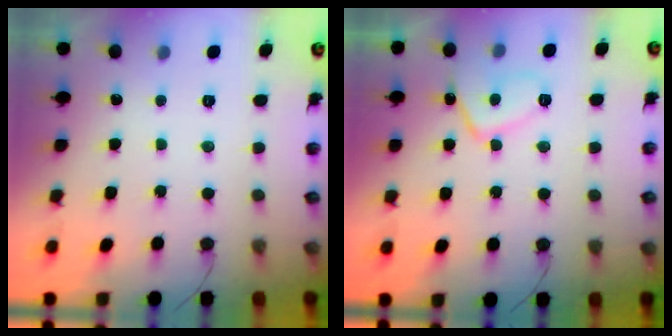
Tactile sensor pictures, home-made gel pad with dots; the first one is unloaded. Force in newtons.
{"total": 8.4, "press": 8.3, "slide": 1.3}